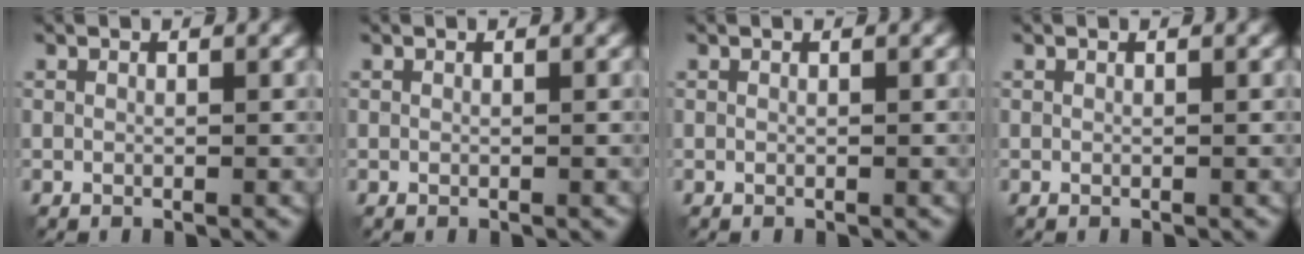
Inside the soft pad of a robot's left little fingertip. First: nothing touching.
{"total": 0.0}
{"total": 0.0}
{"total": 0.0}